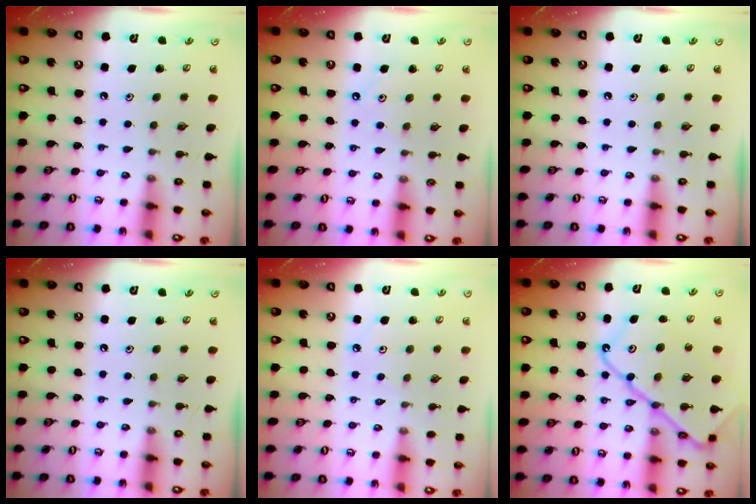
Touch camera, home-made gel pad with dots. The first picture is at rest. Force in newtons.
{"total": 3.3, "press": 3.2, "slide": 0.5}
{"total": 0.0}
{"total": 0.0}
{"total": 2.6, "press": 2.5, "slide": 0.5}
{"total": 19.3, "press": 19.2, "slide": 2.0}